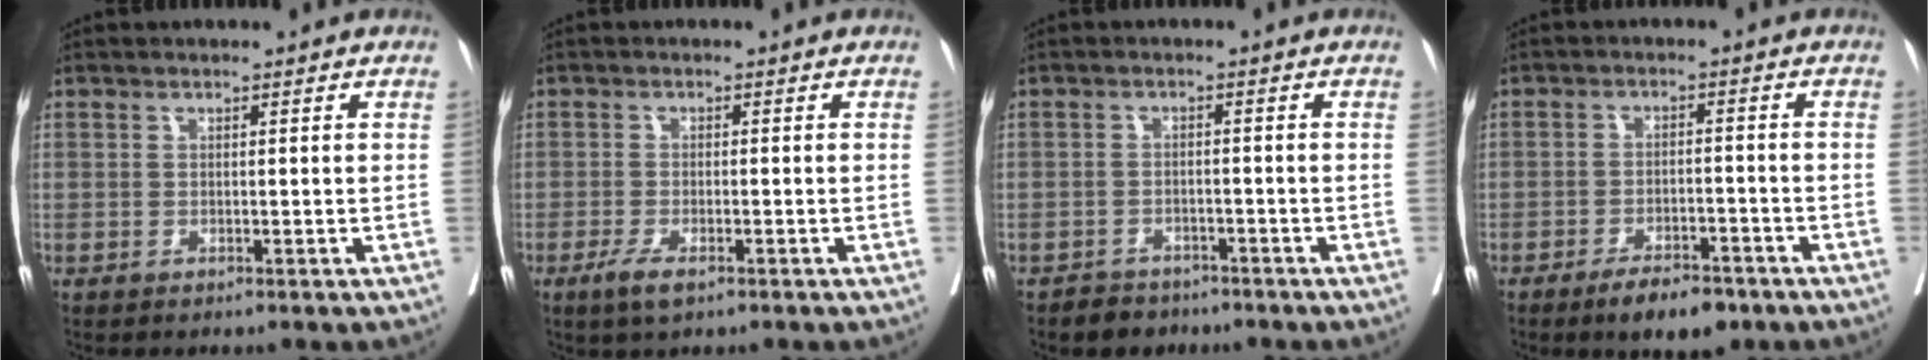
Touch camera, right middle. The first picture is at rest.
{"total": 3.2, "force": [-1.9, 0.7, 2.5], "torque": [-0.054, -0.006, -0.035]}
{"total": 3.8, "force": [-3.3, 1.7, 0.9], "torque": [-0.025, -0.002, -0.051]}
{"total": 6.6, "force": [-4.8, 2.2, 4.0], "torque": [-0.066, -0.003, -0.073]}